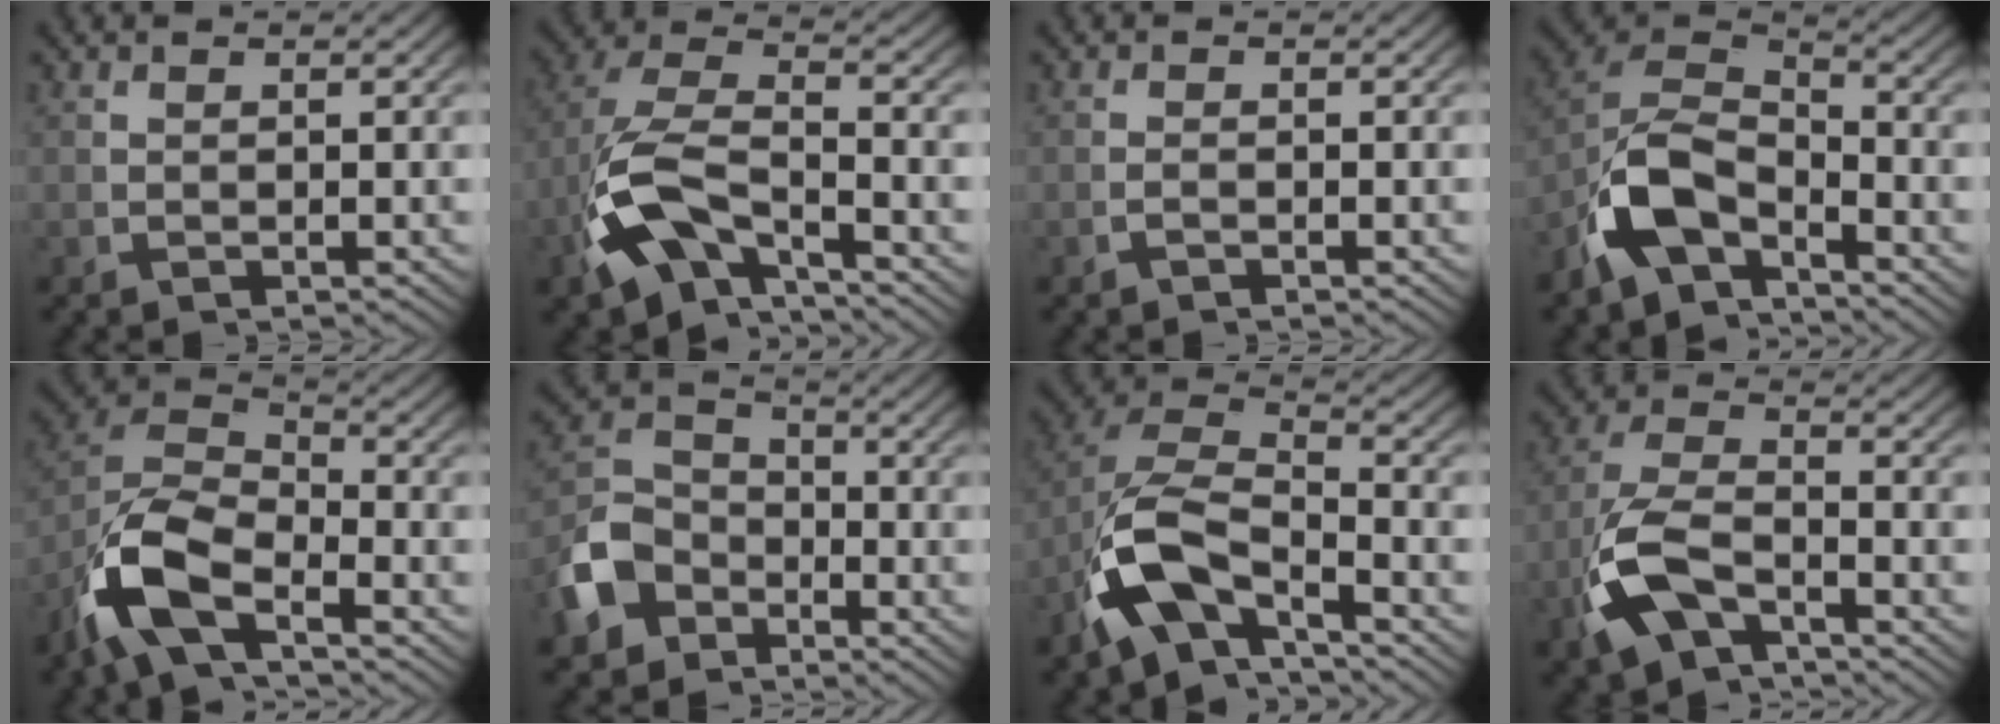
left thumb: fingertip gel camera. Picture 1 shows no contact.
{"total": 10.7, "force": [-2.1, 7.0, 7.8], "torque": [-0.191, -0.043, -0.022]}
{"total": 0.6, "force": [-0.6, 0.0, 0.1], "torque": [-0.003, -0.003, -0.011]}
{"total": 10.1, "force": [-2.2, 6.8, 7.0], "torque": [-0.164, -0.037, -0.033]}
{"total": 10.7, "force": [-1.6, 7.2, 7.8], "torque": [-0.183, -0.026, -0.027]}
{"total": 6.7, "force": [-2.3, 5.3, 3.6], "torque": [-0.078, -0.020, -0.032]}
{"total": 11.8, "force": [-1.9, 8.2, 8.3], "torque": [-0.191, -0.045, -0.025]}
{"total": 8.5, "force": [-2.5, 5.8, 5.7], "torque": [-0.146, -0.036, -0.031]}